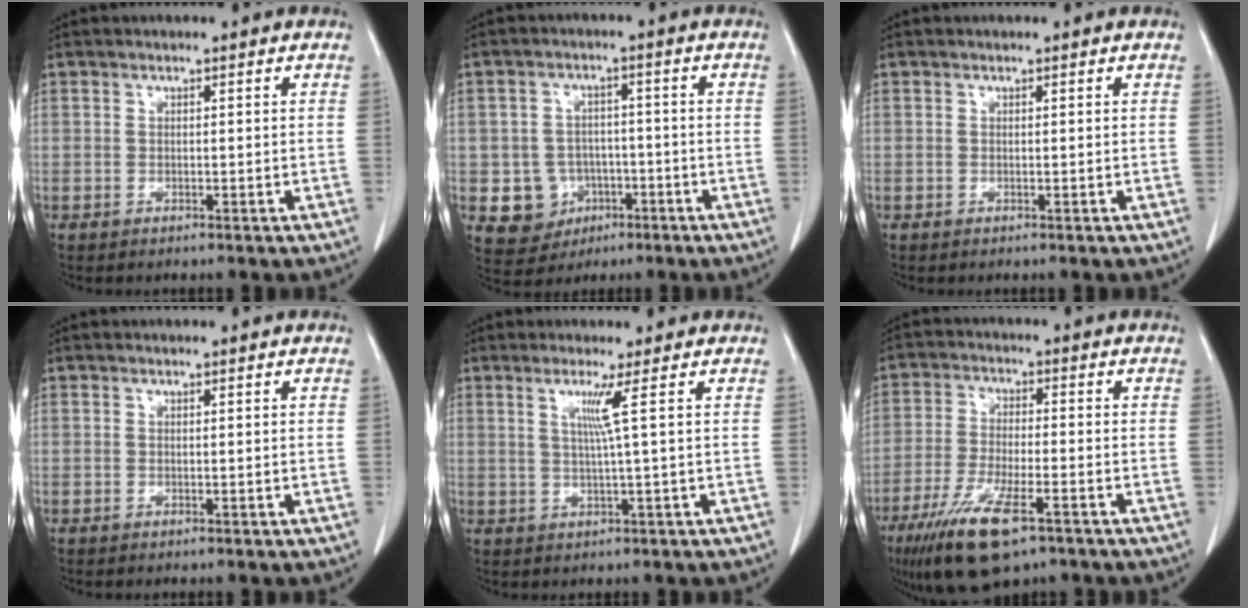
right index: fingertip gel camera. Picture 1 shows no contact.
{"total": 7.2, "force": [-2.2, 6.6, 1.6], "torque": [-0.029, 0.011, -0.022]}
{"total": 0.0}
{"total": 0.0}
{"total": 3.2, "force": [1.0, -1.5, 2.7], "torque": [-0.054, -0.006, 0.023]}
{"total": 11.8, "force": [-7.2, 2.8, 8.9], "torque": [-0.171, -0.026, -0.122]}